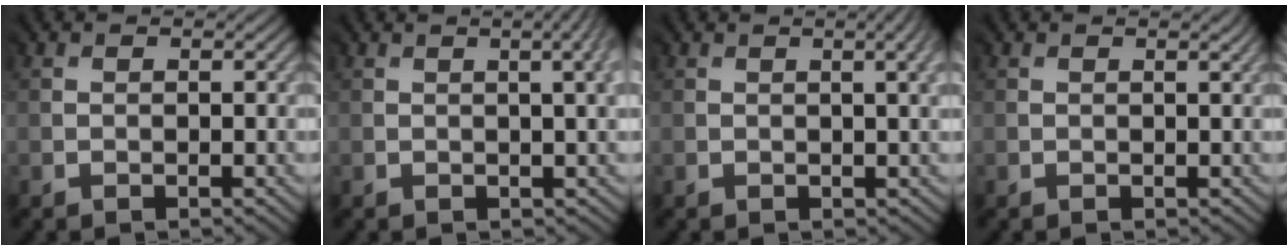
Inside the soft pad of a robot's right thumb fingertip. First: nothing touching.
{"total": 3.9, "force": [1.1, 1.1, 3.5], "torque": [-0.016, 0.017, 0.003]}
{"total": 2.5, "force": [0.8, 0.4, 2.3], "torque": [-0.014, 0.010, 0.008]}
{"total": 0.6, "force": [0.4, -0.5, 0.0], "torque": [0.000, 0.001, 0.007]}